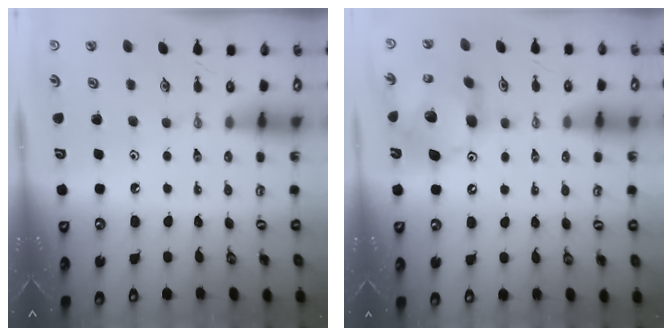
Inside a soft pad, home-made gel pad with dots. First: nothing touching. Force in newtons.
{"total": 12.9, "press": 12.9, "slide": 1.1}